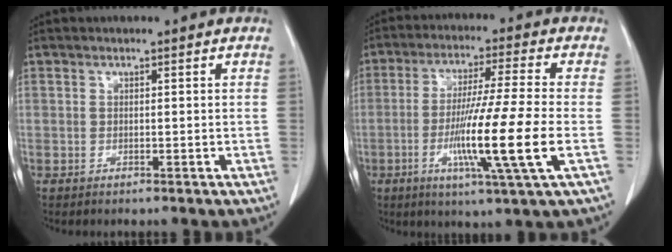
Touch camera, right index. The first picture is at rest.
{"total": 13.7, "force": [-3.3, -1.5, 13.2], "torque": [-0.247, -0.022, -0.065]}